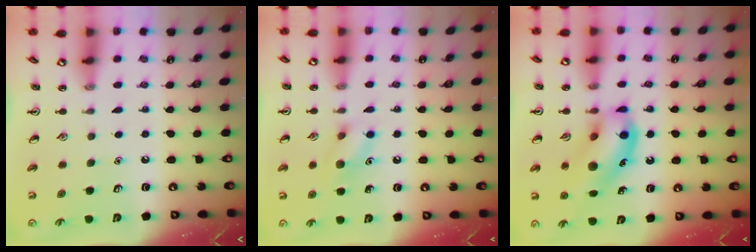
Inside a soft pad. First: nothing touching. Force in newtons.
{"total": 8.3, "press": 8.2, "slide": 1.4}
{"total": 15.1, "press": 14.7, "slide": 3.5}